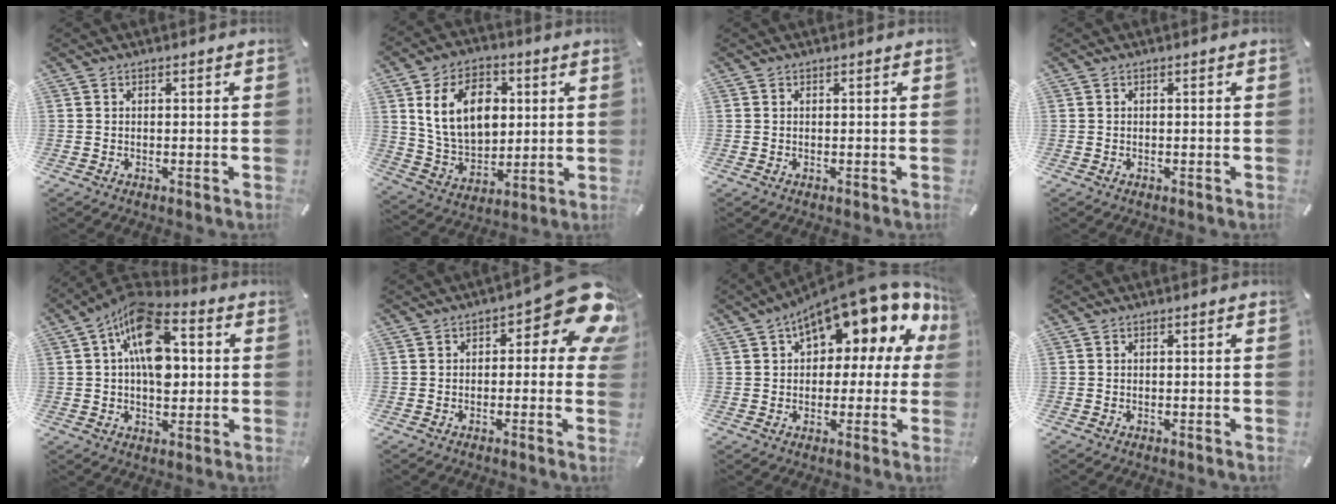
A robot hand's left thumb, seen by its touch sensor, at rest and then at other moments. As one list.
[{"total": 15.0, "force": [3.9, 11.0, 9.5], "torque": [-0.185, 0.001, 0.068]}, {"total": 0.0}, {"total": 0.0}, {"total": 15.9, "force": [2.6, 9.7, 12.3], "torque": [-0.211, -0.008, 0.044]}, {"total": 12.3, "force": [5.0, 5.0, 10.1], "torque": [-0.121, -0.047, 0.083]}, {"total": 15.8, "force": [9.0, 7.0, 10.9], "torque": [-0.147, -0.068, 0.148]}, {"total": 0.0}]